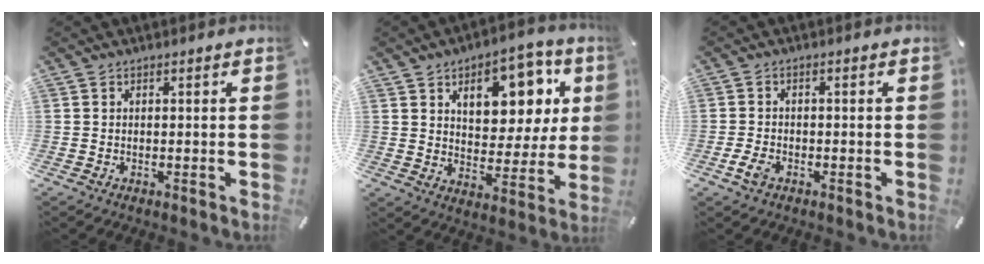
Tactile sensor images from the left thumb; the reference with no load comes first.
{"total": 14.4, "force": [6.6, 9.0, 9.1], "torque": [-0.124, -0.027, 0.112]}
{"total": 3.1, "force": [-1.6, 1.6, 2.0], "torque": [-0.054, -0.002, -0.034]}